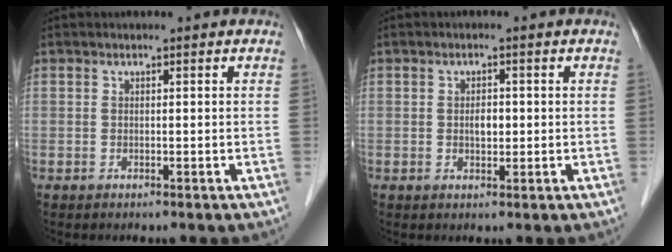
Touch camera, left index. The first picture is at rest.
{"total": 2.1, "force": [0.0, 1.2, 1.8], "torque": [-0.031, 0.001, 0.000]}